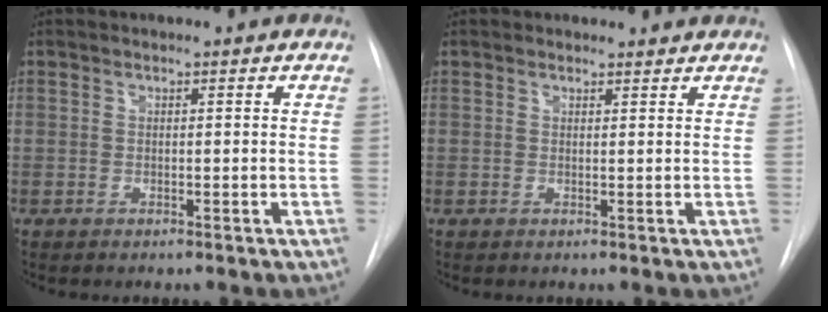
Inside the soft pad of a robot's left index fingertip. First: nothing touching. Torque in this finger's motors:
{"motor_torque": [0.65, -0.65, -0.05, 0.00]}